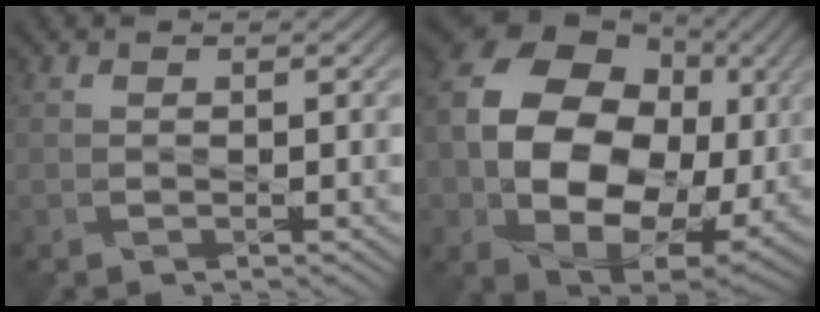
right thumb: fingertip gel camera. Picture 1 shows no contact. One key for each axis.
{"total": 18.8, "fx": 0.8, "fy": 14.0, "fz": 12.5, "tx": -0.266, "ty": -0.030, "tz": 0.031}